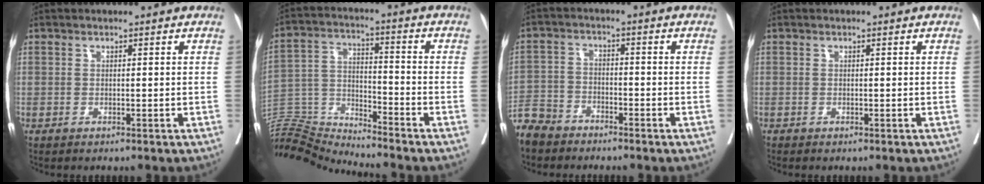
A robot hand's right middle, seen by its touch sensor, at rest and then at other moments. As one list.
[{"total": 13.0, "force": [-12.8, -1.5, 1.5], "torque": [-0.029, 0.030, -0.240]}, {"total": 6.3, "force": [-5.6, 2.7, 1.0], "torque": [-0.023, -0.009, -0.112]}, {"total": 0.0}]